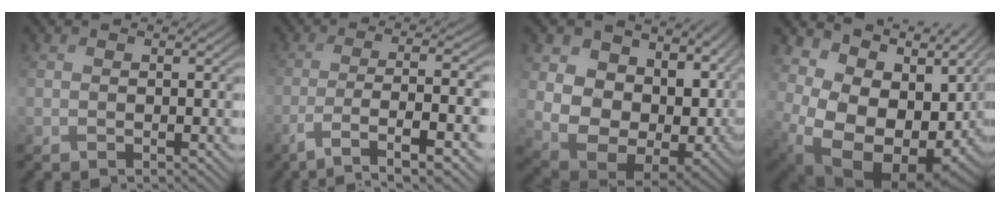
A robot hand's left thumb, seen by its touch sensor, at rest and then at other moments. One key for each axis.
{"total": 10.1, "fx": -5.2, "fy": 1.7, "fz": 8.5, "tx": -0.114, "ty": 0.008, "tz": -0.096}
{"total": 17.0, "fx": 1.8, "fy": 11.9, "fz": 12.0, "tx": -0.222, "ty": -0.032, "tz": 0.082}
{"total": 16.8, "fx": 0.1, "fy": 11.3, "fz": 12.5, "tx": -0.207, "ty": -0.028, "tz": 0.060}